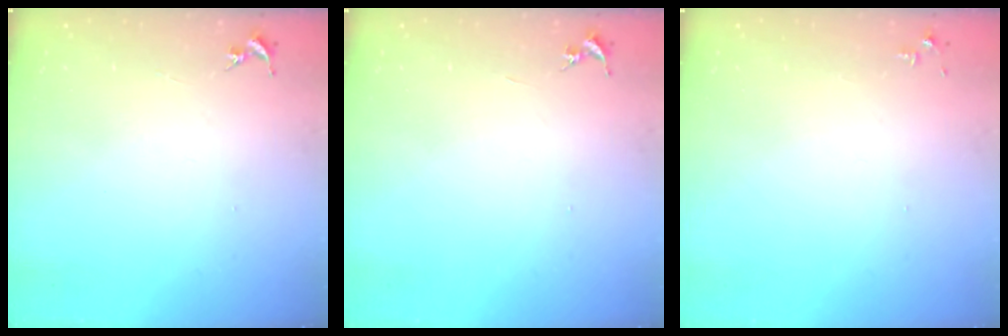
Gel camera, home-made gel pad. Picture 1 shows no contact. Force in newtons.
{"total": 0.0}
{"total": 2.8, "press": 2.8, "slide": 0.4}